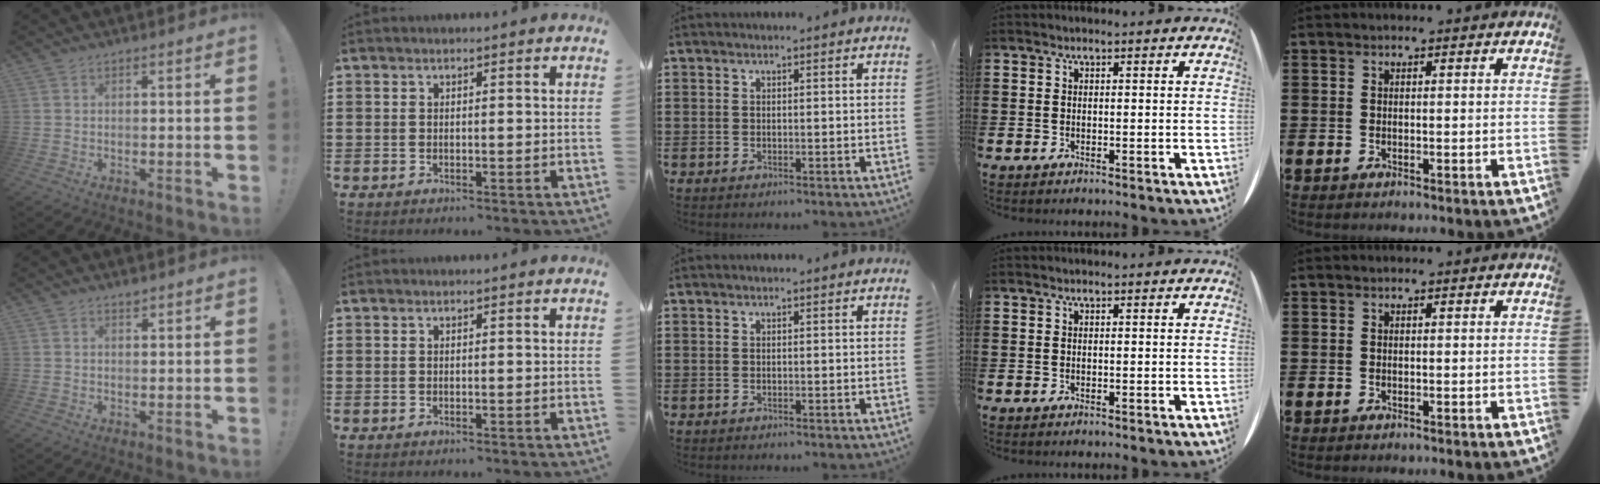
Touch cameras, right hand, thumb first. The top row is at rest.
{"thumb": {"total": 1.1, "force": [1.1, 0.3, 0.1], "torque": [0.013, -0.010, 0.018]}}